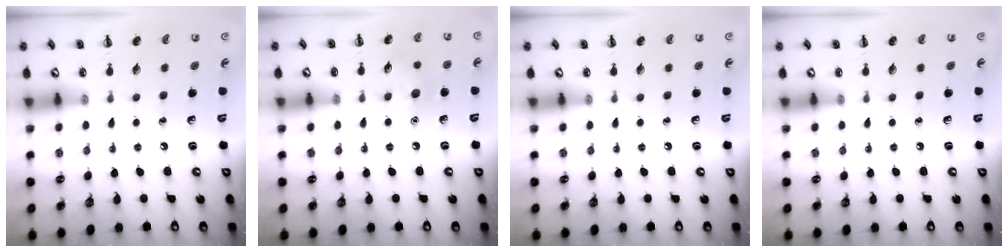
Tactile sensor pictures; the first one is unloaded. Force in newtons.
{"total": 7.2, "press": 7.0, "slide": 1.9}
{"total": 0.0}
{"total": 0.0}